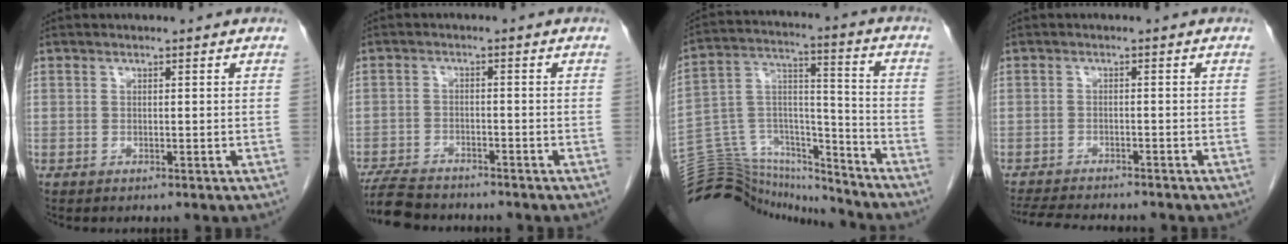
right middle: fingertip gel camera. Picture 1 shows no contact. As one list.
[{"total": 7.8, "force": [-7.2, 1.9, 2.5], "torque": [-0.043, -0.014, -0.119]}, {"total": 22.5, "force": [-21.6, 4.8, 4.1], "torque": [-0.109, 0.044, -0.345]}, {"total": 9.7, "force": [-8.9, 1.4, 3.7], "torque": [-0.063, -0.014, -0.130]}]